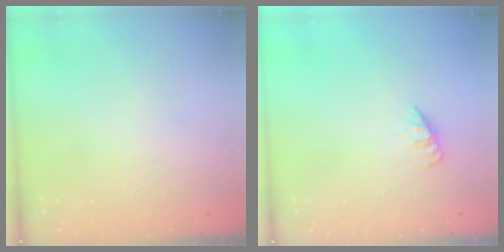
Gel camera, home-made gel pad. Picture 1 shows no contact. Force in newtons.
{"total": 2.0, "press": 2.0, "slide": 0.4}